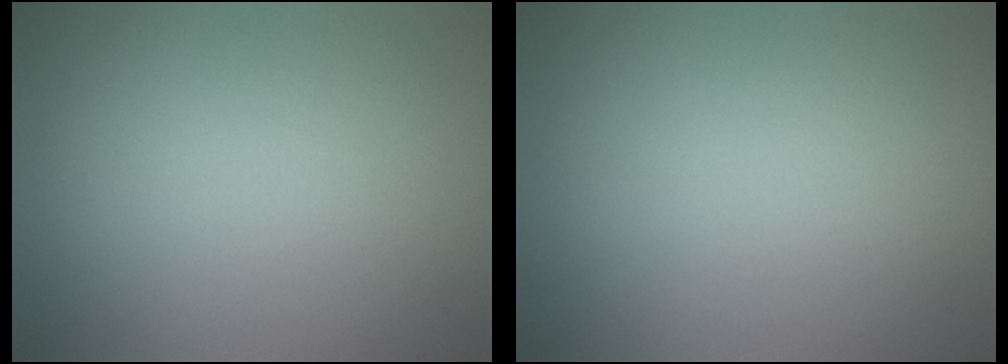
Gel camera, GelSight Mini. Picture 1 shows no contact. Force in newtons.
{"total": 0.0}